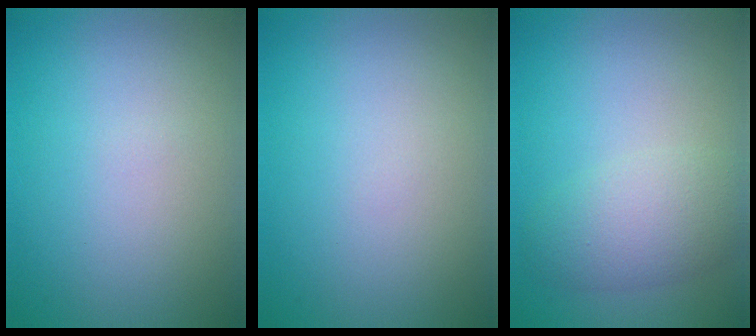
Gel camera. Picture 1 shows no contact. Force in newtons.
{"total": 0.0}
{"total": 4.1, "press": 4.1, "slide": 0.1}